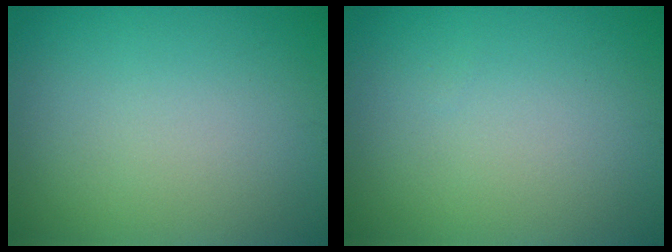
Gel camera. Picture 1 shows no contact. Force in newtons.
{"total": 0.0}